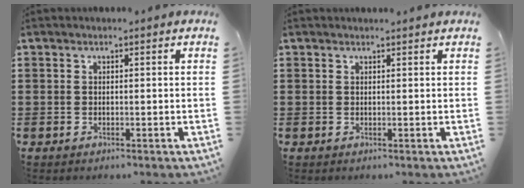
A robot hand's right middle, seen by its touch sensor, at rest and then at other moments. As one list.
[{"total": 0.6, "force": [0.6, 0.0, 0.0], "torque": [-0.002, -0.003, 0.012]}]